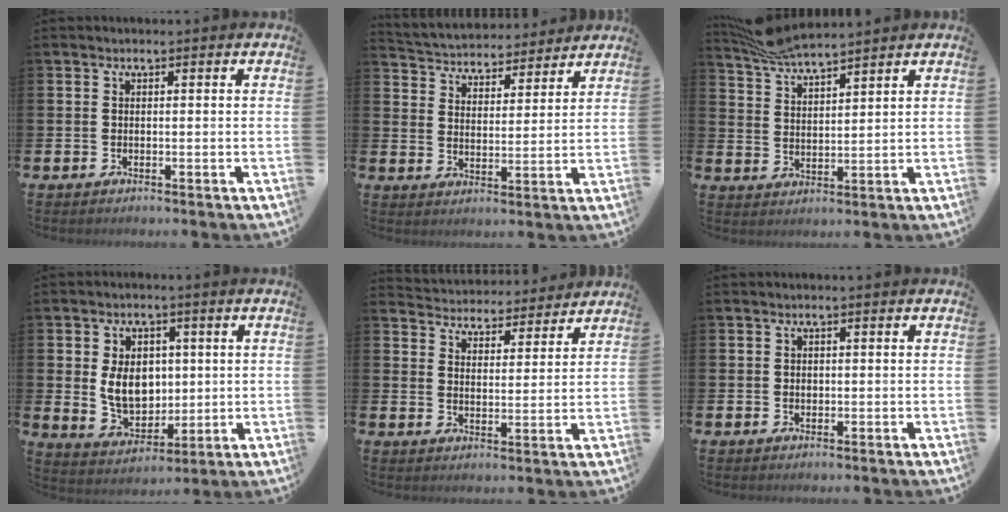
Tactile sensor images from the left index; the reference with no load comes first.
{"total": 4.5, "force": [4.2, 1.4, -0.3], "torque": [-0.021, -0.037, 0.071]}
{"total": 5.9, "force": [5.8, 0.2, 1.4], "torque": [-0.046, -0.027, 0.105]}
{"total": 6.6, "force": [1.1, 5.0, 4.2], "torque": [-0.071, 0.008, 0.017]}
{"total": 4.6, "force": [4.5, 1.0, -0.5], "torque": [-0.007, -0.040, 0.075]}
{"total": 0.6, "force": [0.1, 0.6, 0.3], "torque": [-0.001, 0.003, 0.000]}